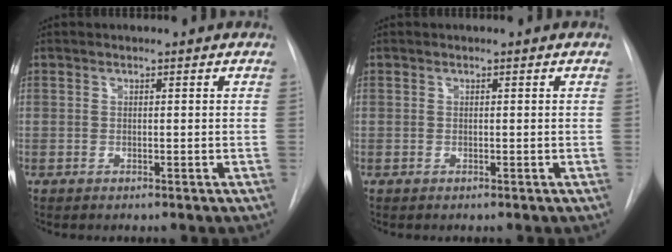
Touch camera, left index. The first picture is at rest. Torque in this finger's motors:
{"motor_torque": [-0.12, -0.03, 0.03, 0.02]}